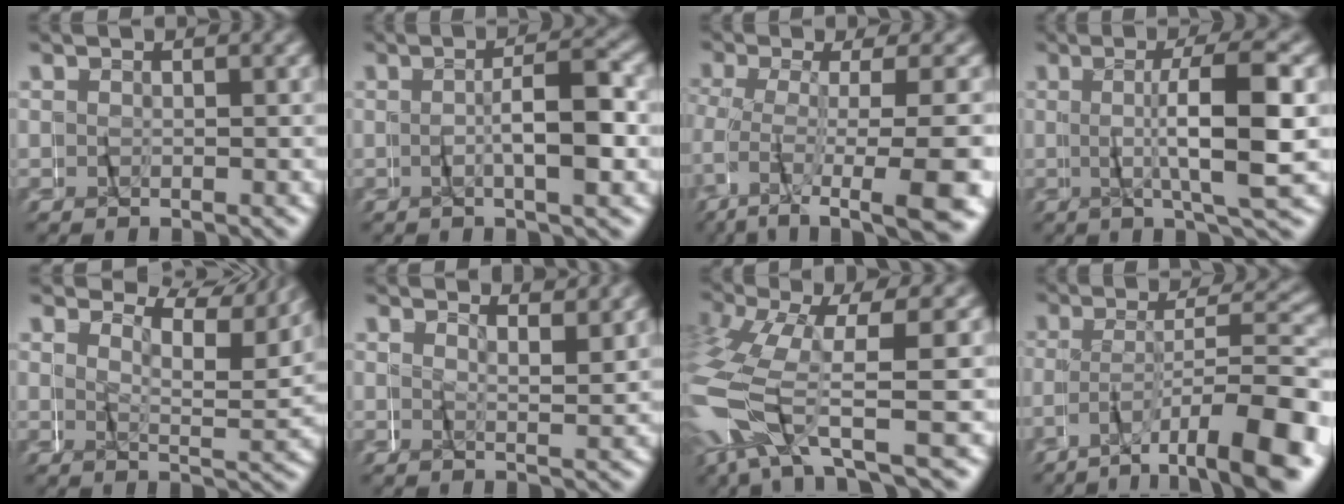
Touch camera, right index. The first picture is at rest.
{"total": 4.2, "force": [-0.2, 0.3, 4.1], "torque": [-0.056, 0.011, -0.006]}
{"total": 7.5, "force": [-3.8, 1.4, 6.3], "torque": [-0.106, -0.013, -0.056]}
{"total": 6.8, "force": [0.4, -0.2, 6.8], "torque": [-0.105, 0.011, 0.003]}
{"total": 4.9, "force": [4.0, 0.8, 2.8], "torque": [-0.037, 0.019, 0.053]}
{"total": 2.1, "force": [1.9, -0.9, -0.1], "torque": [-0.009, -0.001, 0.030]}
{"total": 7.7, "force": [-2.5, 4.2, 5.9], "torque": [-0.178, -0.028, -0.032]}
{"total": 8.7, "force": [-5.5, 1.5, 6.6], "torque": [-0.092, -0.006, -0.085]}